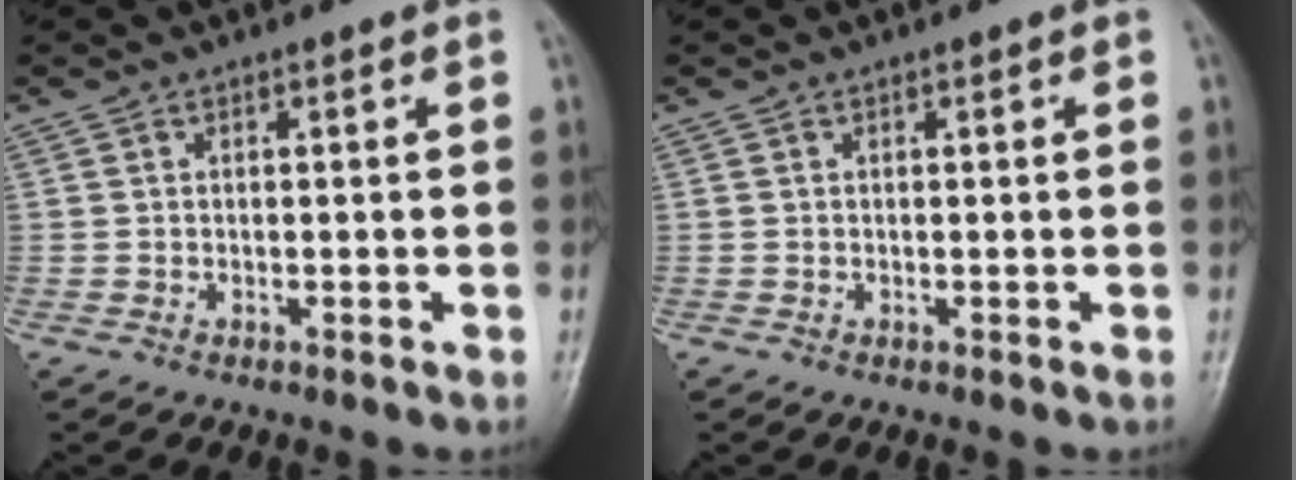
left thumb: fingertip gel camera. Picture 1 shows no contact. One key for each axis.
{"total": 0.0}